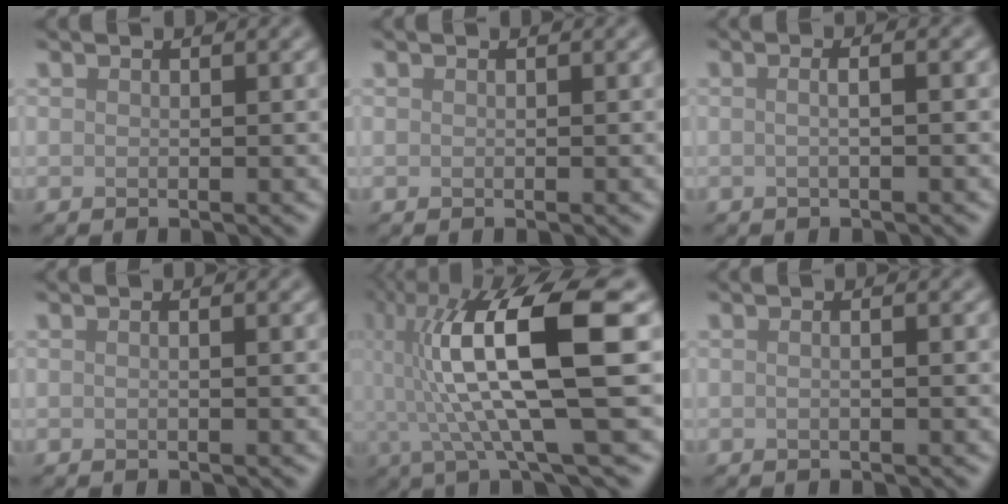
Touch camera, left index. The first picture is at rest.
{"total": 0.0}
{"total": 2.6, "force": [0.4, 1.3, 2.3], "torque": [-0.010, 0.008, -0.019]}
{"total": 1.2, "force": [0.2, 0.6, 1.0], "torque": [-0.004, -0.005, -0.015]}
{"total": 12.8, "force": [0.6, 2.6, 12.5], "torque": [-0.223, 0.017, 0.018]}
{"total": 1.9, "force": [0.3, 0.9, 1.6], "torque": [-0.006, 0.005, -0.019]}